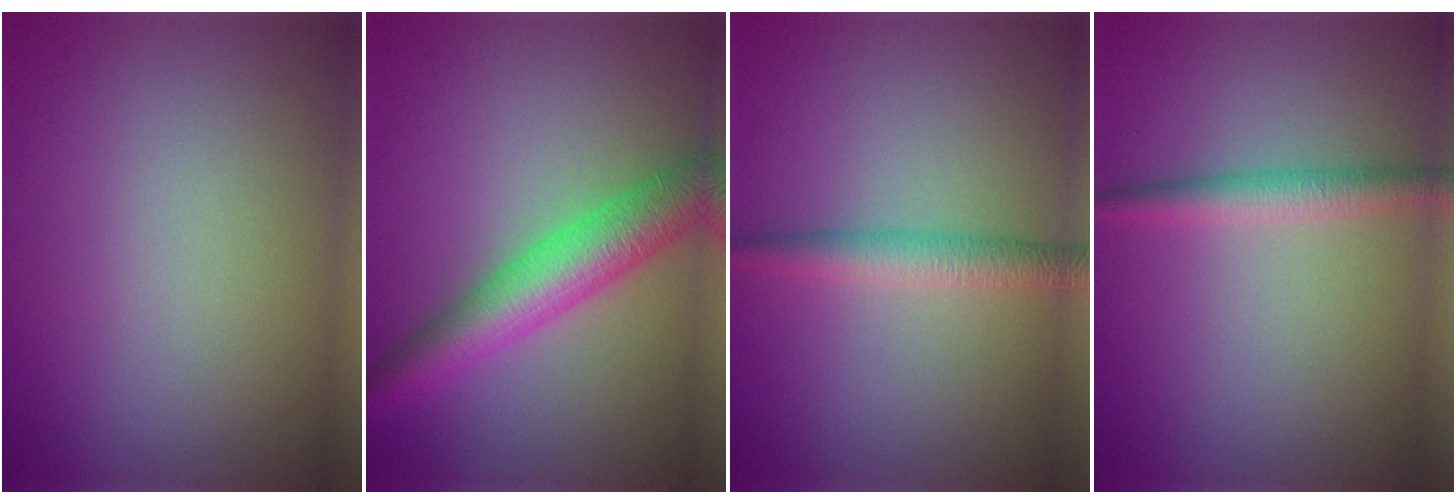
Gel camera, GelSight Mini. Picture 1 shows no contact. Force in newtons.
{"total": 6.4, "press": 6.4, "slide": 0.1}
{"total": 2.7, "press": 2.7, "slide": 0.1}
{"total": 2.5, "press": 2.5, "slide": 0.0}